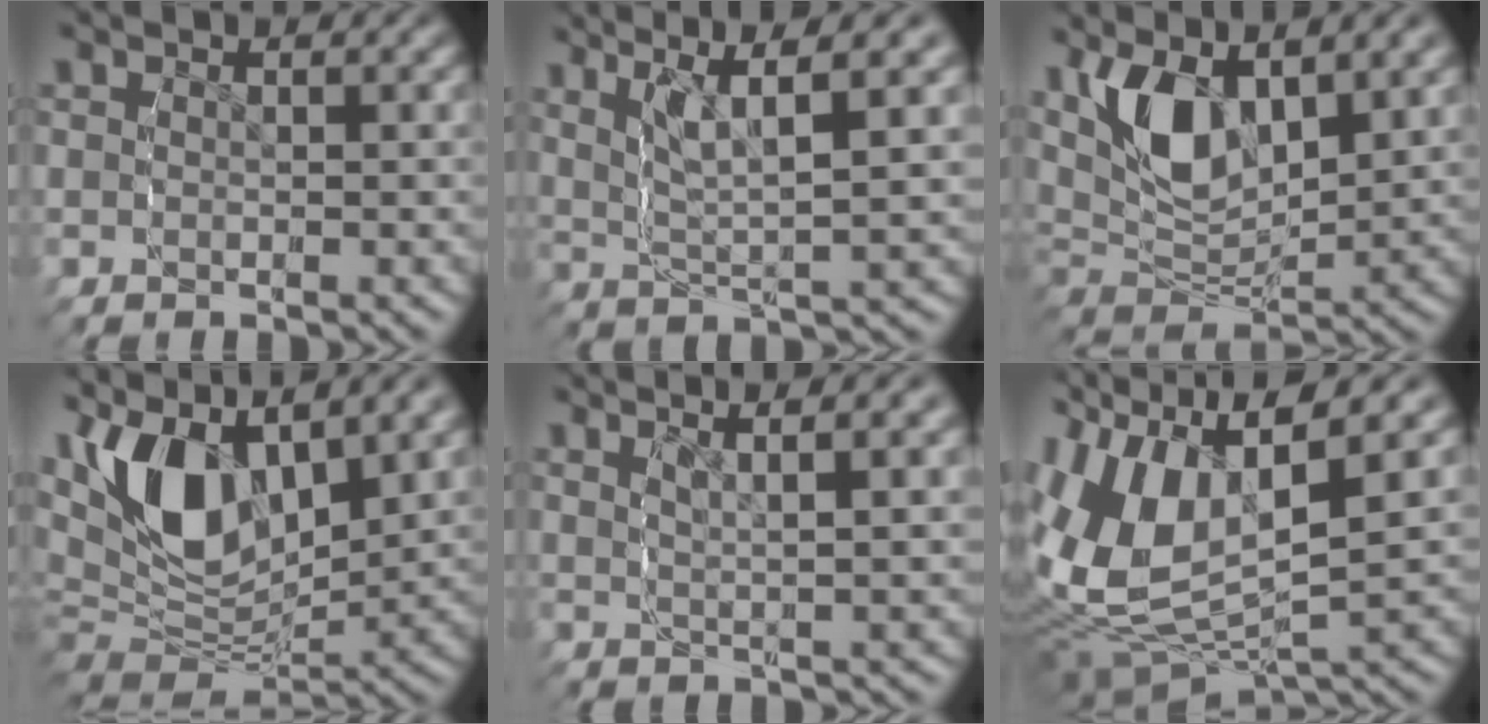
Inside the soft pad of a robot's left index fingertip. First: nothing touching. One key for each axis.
{"total": 6.9, "fx": 2.7, "fy": 3.0, "fz": 5.5, "tx": -0.104, "ty": 0.003, "tz": 0.038}
{"total": 9.1, "fx": 2.1, "fy": 6.1, "fz": 6.5, "tx": -0.156, "ty": -0.009, "tz": 0.035}
{"total": 11.5, "fx": 2.3, "fy": 7.5, "fz": 8.4, "tx": -0.185, "ty": -0.010, "tz": 0.037}
{"total": 5.7, "fx": 2.9, "fy": 1.7, "fz": 4.6, "tx": -0.071, "ty": 0.011, "tz": 0.042}
{"total": 14.2, "fx": -0.2, "fy": 10.2, "fz": 9.8, "tx": -0.222, "ty": -0.034, "tz": 0.002}